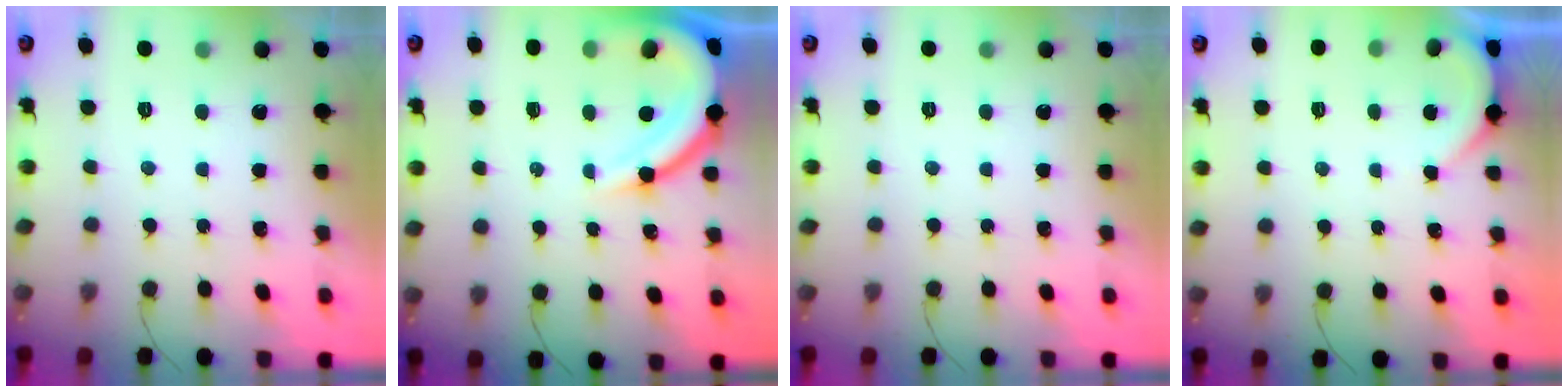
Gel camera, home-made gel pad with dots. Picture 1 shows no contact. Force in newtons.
{"total": 11.5, "press": 11.5, "slide": 1.1}
{"total": 0.0}
{"total": 1.9, "press": 1.9, "slide": 0.2}